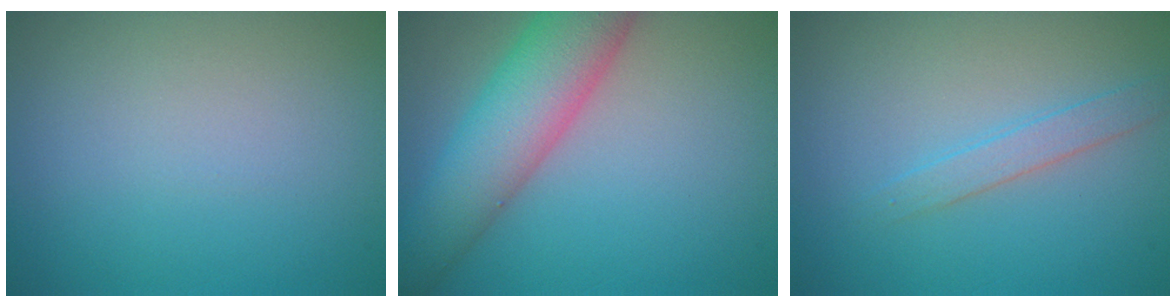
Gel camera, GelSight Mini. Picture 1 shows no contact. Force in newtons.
{"total": 7.5, "press": 7.5, "slide": 0.3}
{"total": 1.7, "press": 1.7, "slide": 0.1}